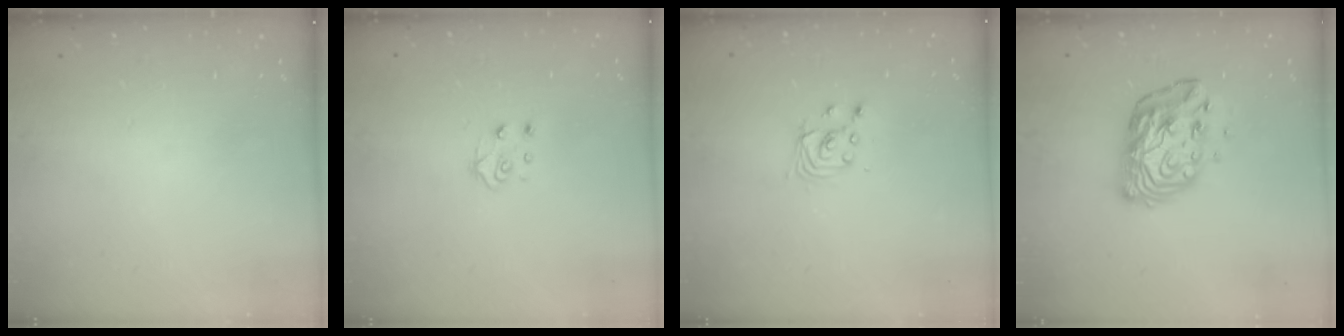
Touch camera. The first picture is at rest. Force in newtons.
{"total": 4.3, "press": 4.3, "slide": 0.5}
{"total": 3.3, "press": 3.3, "slide": 0.3}
{"total": 11.4, "press": 11.3, "slide": 0.9}